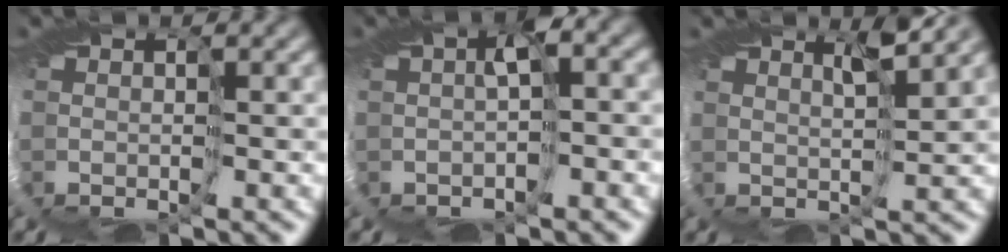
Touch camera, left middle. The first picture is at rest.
{"total": 2.7, "force": [-0.1, 0.9, 2.5], "torque": [-0.054, 0.003, -0.003]}
{"total": 1.6, "force": [1.4, -0.5, 0.4], "torque": [-0.007, 0.004, 0.015]}